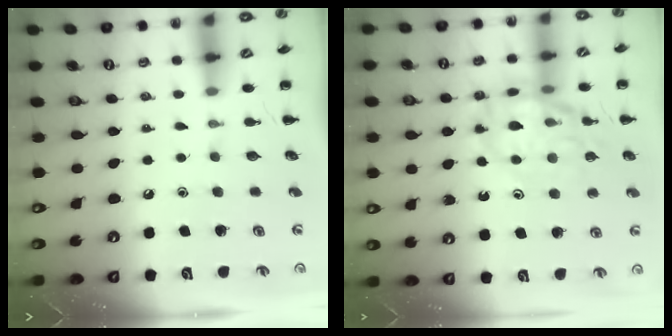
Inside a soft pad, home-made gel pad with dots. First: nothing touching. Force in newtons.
{"total": 14.4, "press": 14.2, "slide": 2.6}